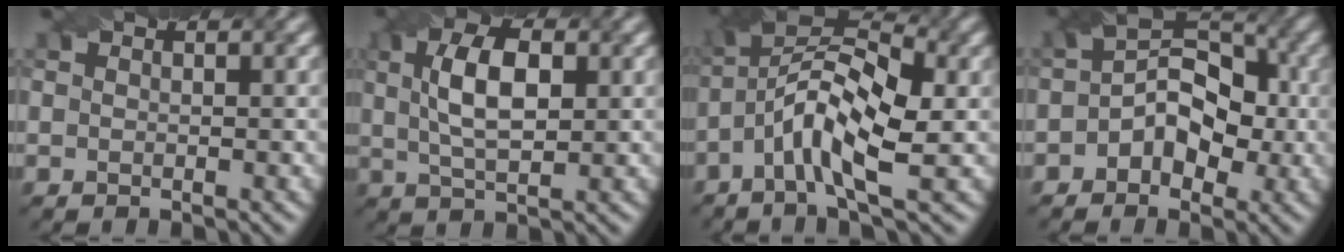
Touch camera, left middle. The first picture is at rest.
{"total": 6.0, "force": [1.3, 2.7, 5.2], "torque": [-0.100, 0.009, 0.023]}
{"total": 8.4, "force": [-1.8, 2.9, 7.7], "torque": [-0.143, 0.022, -0.047]}
{"total": 5.8, "force": [-0.8, 4.0, 4.1], "torque": [-0.043, 0.015, -0.022]}